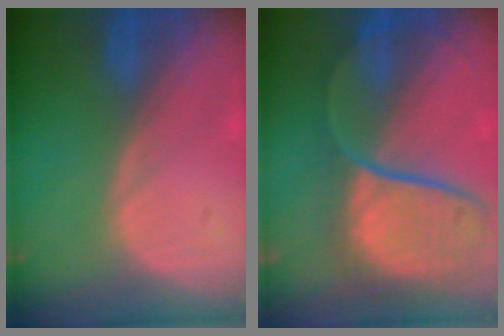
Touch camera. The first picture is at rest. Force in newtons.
{"total": 12.2, "press": 9.9, "slide": 7.0}